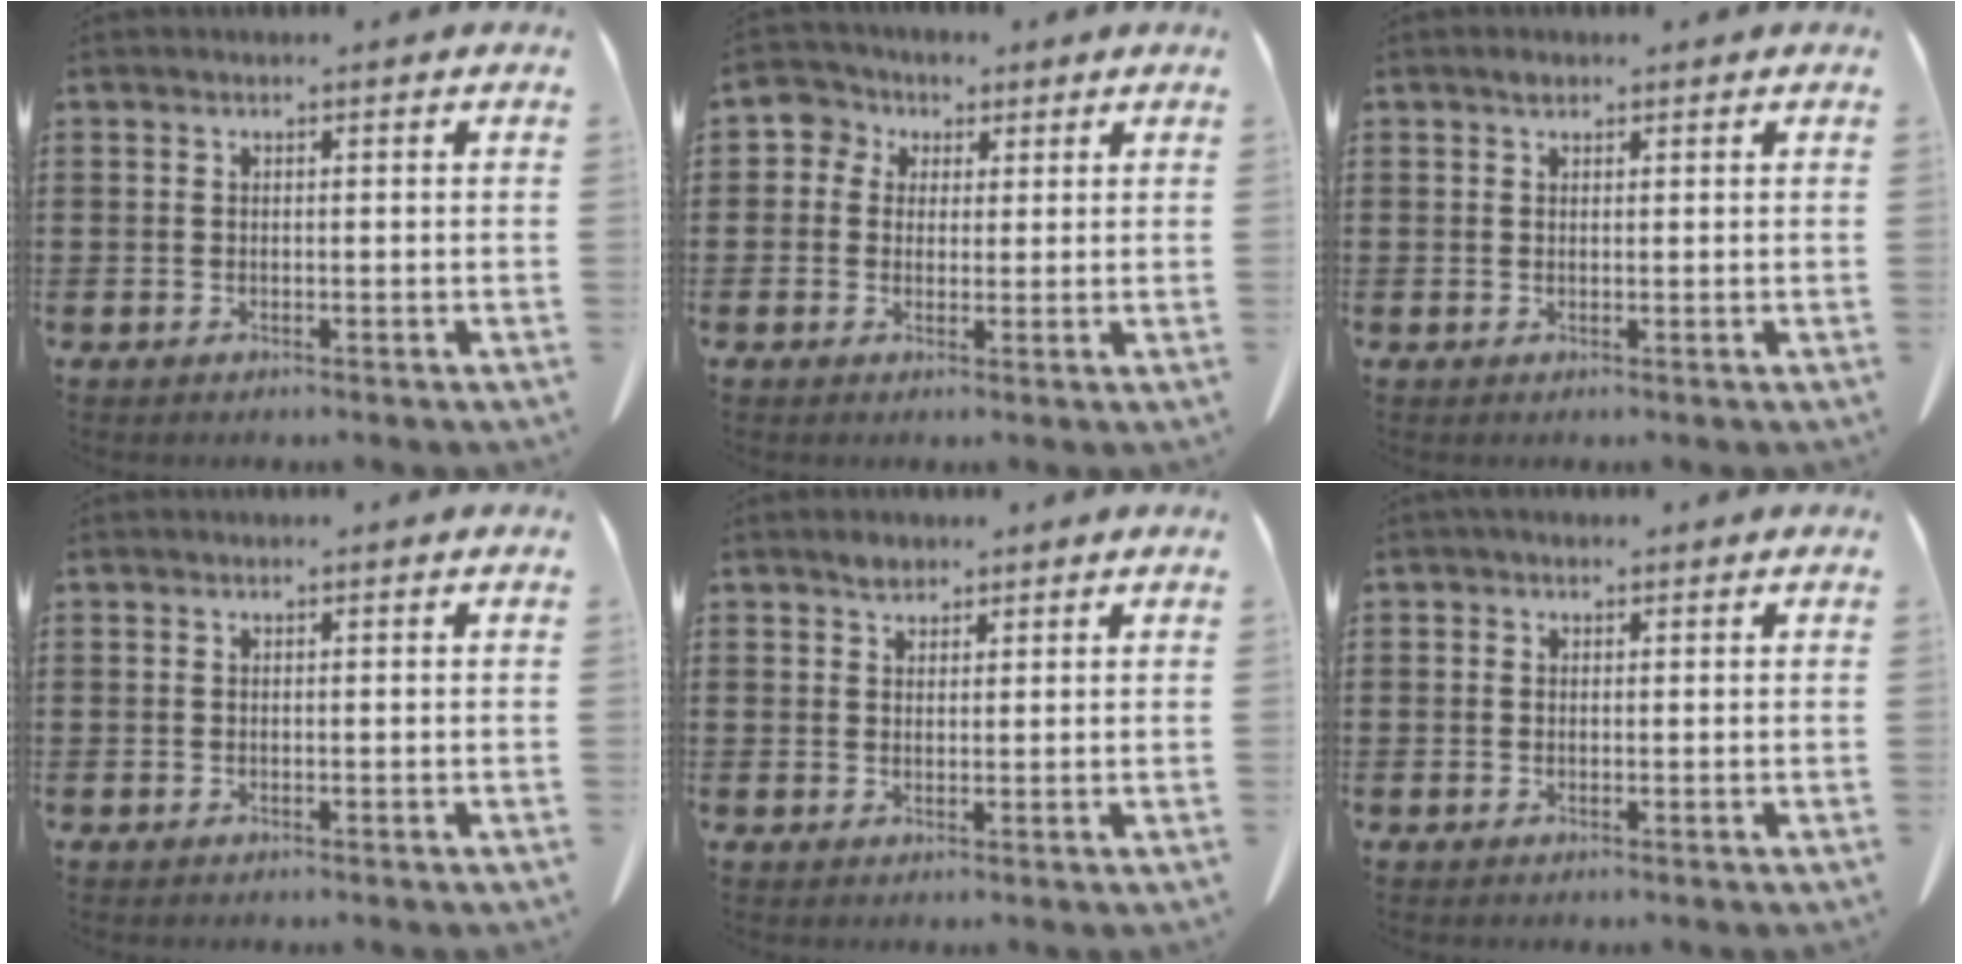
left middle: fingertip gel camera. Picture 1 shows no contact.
{"total": 3.6, "force": [1.2, 3.4, 0.5], "torque": [-0.032, 0.006, 0.017]}
{"total": 1.0, "force": [0.7, 0.5, 0.5], "torque": [-0.011, 0.003, 0.013]}
{"total": 0.0}
{"total": 1.8, "force": [1.6, 0.8, 0.5], "torque": [-0.012, 0.002, 0.031]}
{"total": 0.9, "force": [0.3, 0.7, 0.3], "torque": [-0.008, 0.004, 0.006]}